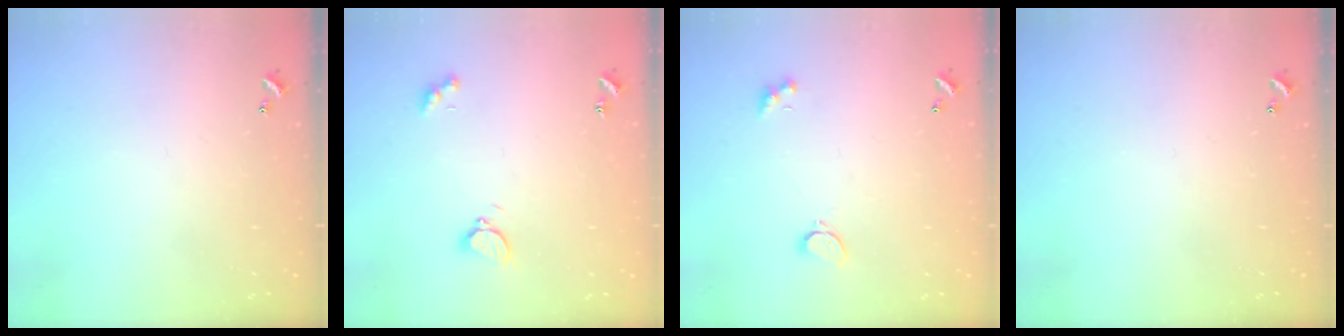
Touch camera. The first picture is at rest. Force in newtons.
{"total": 2.8, "press": 2.7, "slide": 0.6}
{"total": 1.9, "press": 1.9, "slide": 0.6}
{"total": 0.0}